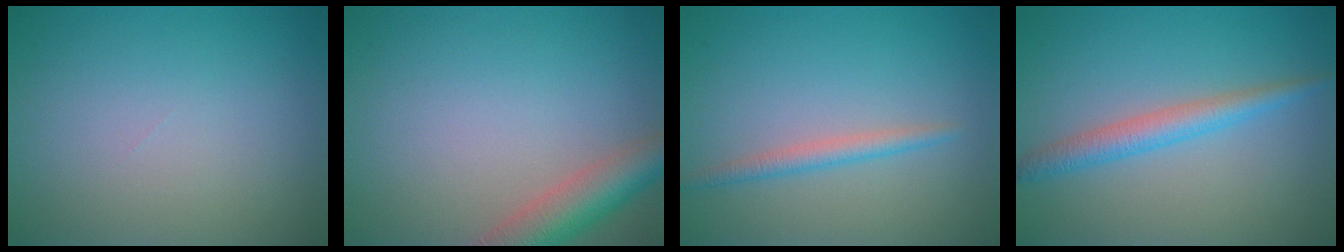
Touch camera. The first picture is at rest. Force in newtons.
{"total": 4.8, "press": 4.8, "slide": 0.2}
{"total": 1.8, "press": 1.7, "slide": 0.1}
{"total": 2.9, "press": 2.9, "slide": 0.1}